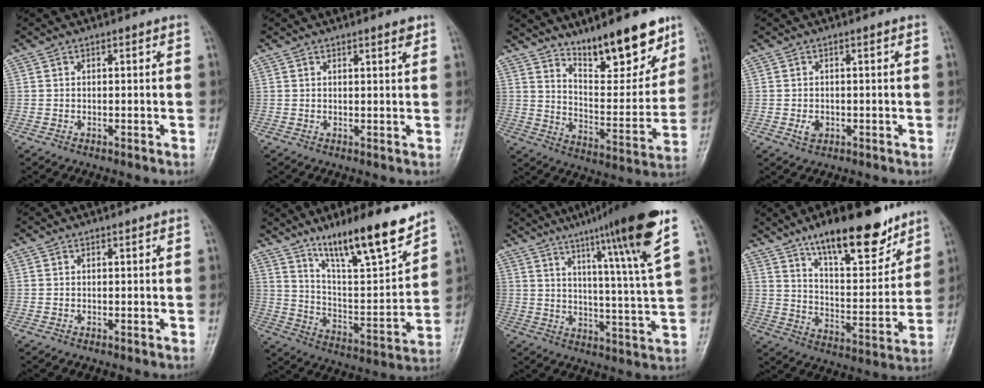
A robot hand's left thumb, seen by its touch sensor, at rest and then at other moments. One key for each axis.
{"total": 1.6, "fx": 1.1, "fy": 0.3, "fz": 1.2, "tx": -0.015, "ty": -0.005, "tz": 0.014}
{"total": 16.8, "fx": 12.0, "fy": 5.1, "fz": 10.6, "tx": -0.114, "ty": -0.085, "tz": 0.199}
{"total": 1.9, "fx": -0.4, "fy": 1.4, "fz": 1.2, "tx": -0.019, "ty": -0.001, "tz": -0.006}
{"total": 0.0}
{"total": 18.1, "fx": 13.2, "fy": 3.4, "fz": 11.9, "tx": -0.167, "ty": -0.080, "tz": 0.227}
{"total": 19.4, "fx": 10.9, "fy": 0.6, "fz": 16.0, "tx": -0.225, "ty": -0.042, "tz": 0.153}
{"total": 18.7, "fx": 13.0, "fy": 6.3, "fz": 11.8, "tx": -0.138, "ty": -0.076, "tz": 0.212}